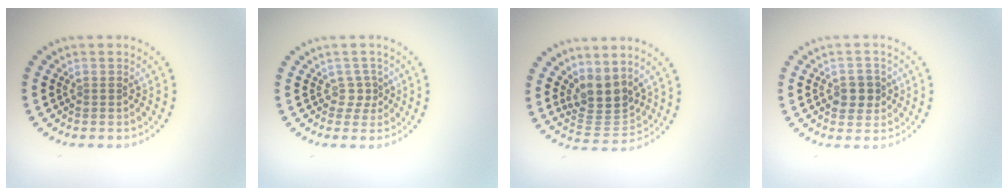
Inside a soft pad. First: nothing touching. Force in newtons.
{"total": 1.4, "press": 0.9, "slide": 1.0}
{"total": 3.9, "press": 3.2, "slide": 2.2}
{"total": 2.4, "press": 2.3, "slide": 0.6}